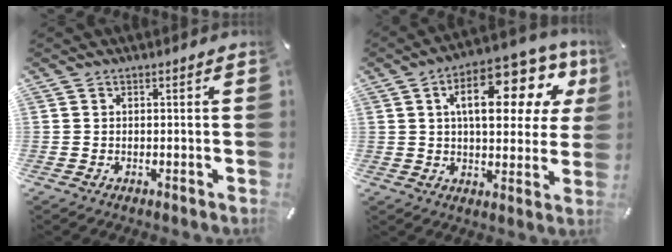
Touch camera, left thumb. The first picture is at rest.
{"total": 19.4, "force": [7.6, 9.2, 15.3], "torque": [-0.234, -0.028, 0.121]}